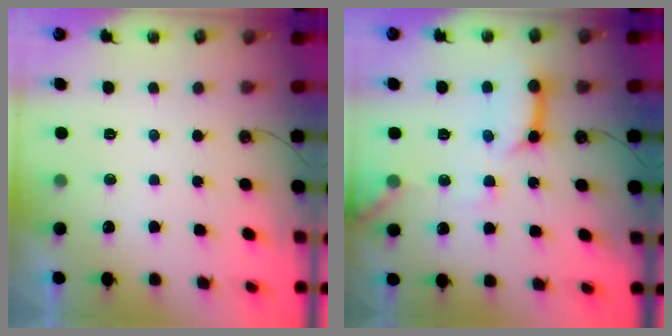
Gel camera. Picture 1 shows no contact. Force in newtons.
{"total": 13.4, "press": 13.4, "slide": 1.3}